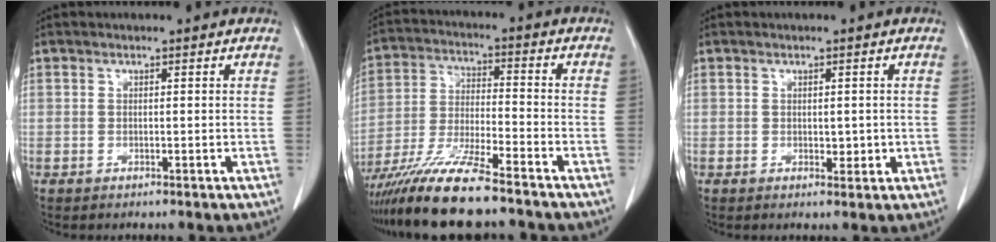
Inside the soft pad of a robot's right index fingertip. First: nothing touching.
{"total": 12.9, "force": [-10.3, 0.2, 7.8], "torque": [-0.149, -0.025, -0.184]}
{"total": 1.8, "force": [-0.1, 1.0, 1.5], "torque": [-0.019, -0.002, 0.004]}